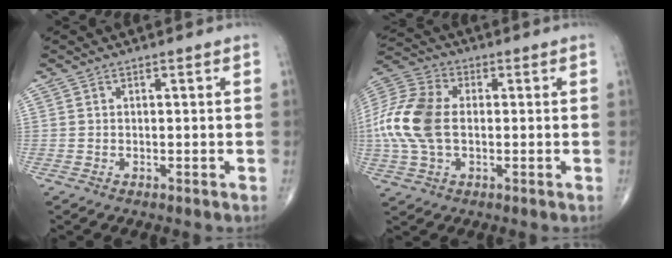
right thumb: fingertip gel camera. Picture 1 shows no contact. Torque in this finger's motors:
{"motor_torque": [1.18, 1.88, 0.85, -0.73, 0.44]}